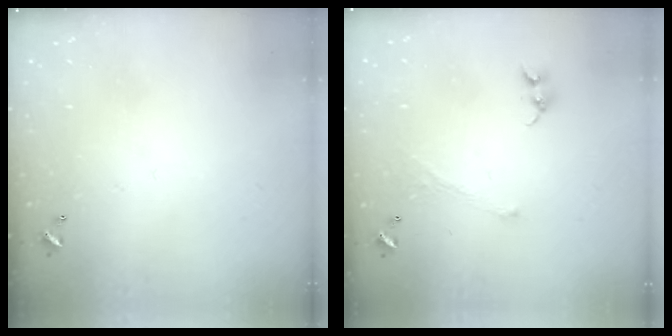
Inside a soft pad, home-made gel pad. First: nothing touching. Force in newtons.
{"total": 1.3, "press": 1.2, "slide": 0.5}